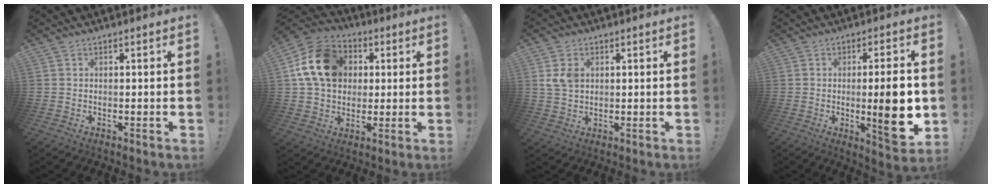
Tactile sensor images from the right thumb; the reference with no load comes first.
{"total": 17.6, "force": [3.9, 13.8, 10.3], "torque": [-0.163, 0.006, 0.078]}
{"total": 5.5, "force": [1.8, 4.1, 3.2], "torque": [-0.058, 0.000, 0.034]}
{"total": 13.9, "force": [-1.2, 2.7, 13.6], "torque": [-0.178, -0.011, -0.017]}